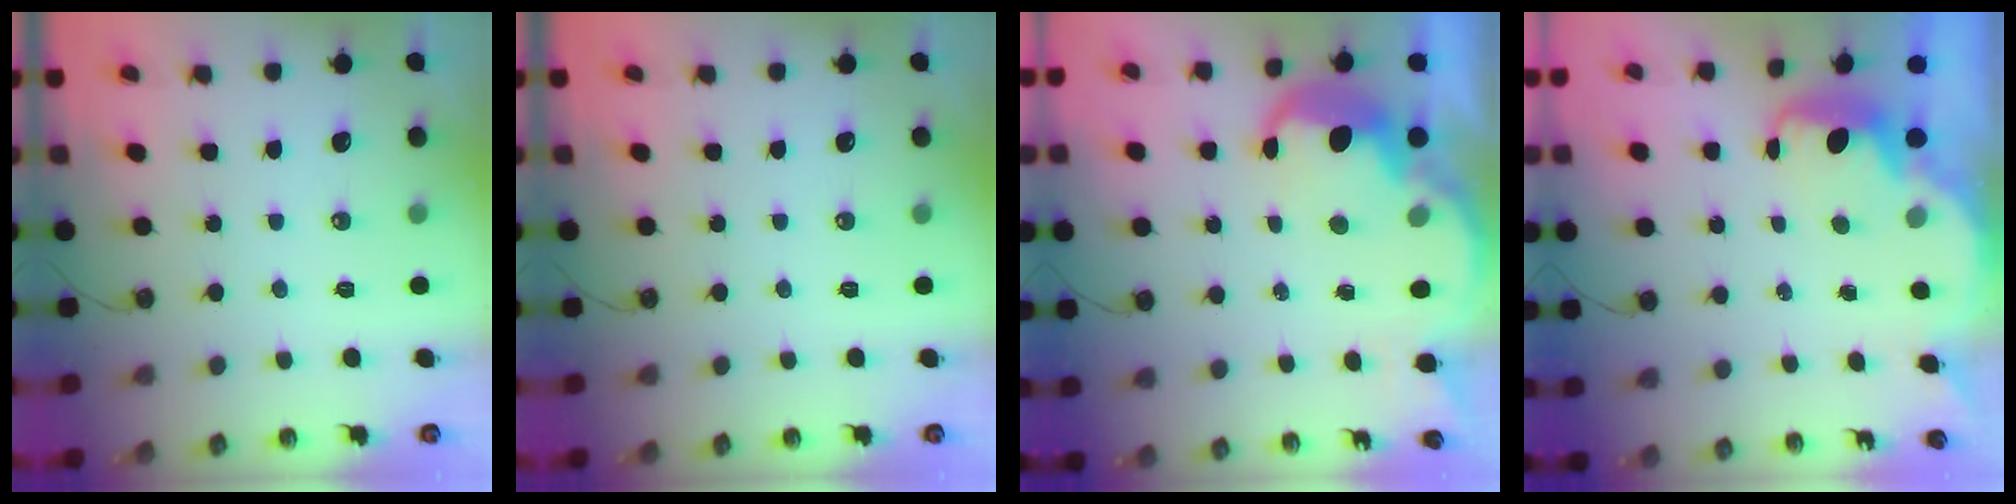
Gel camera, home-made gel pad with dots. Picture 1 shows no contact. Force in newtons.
{"total": 0.0}
{"total": 8.0, "press": 8.0, "slide": 0.5}
{"total": 2.2, "press": 2.1, "slide": 0.7}